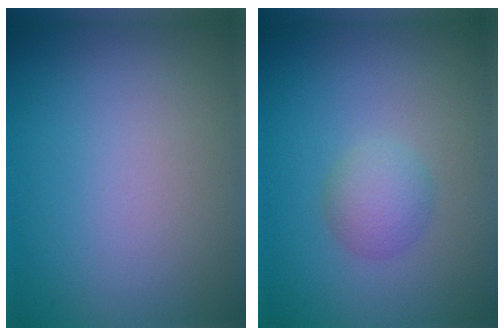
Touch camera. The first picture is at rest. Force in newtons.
{"total": 2.3, "press": 2.3, "slide": 0.1}